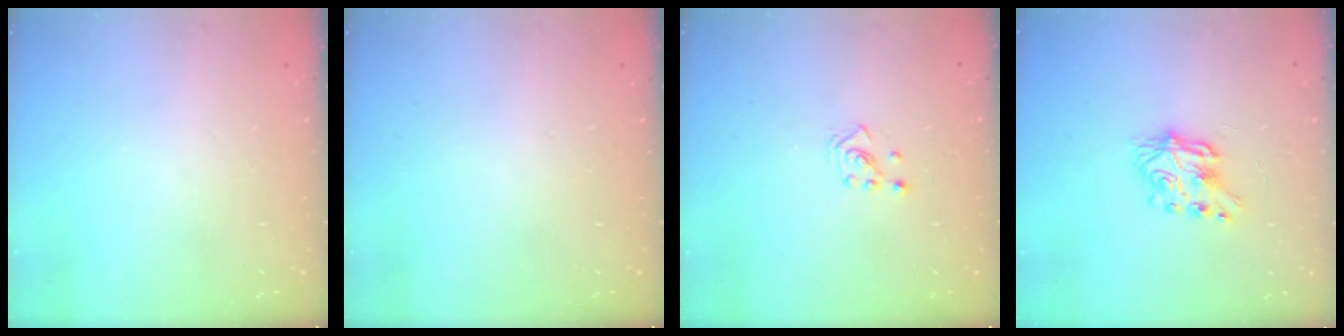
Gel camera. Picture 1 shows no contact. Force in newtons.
{"total": 0.0}
{"total": 2.3, "press": 2.2, "slide": 0.8}
{"total": 7.2, "press": 7.2, "slide": 0.4}